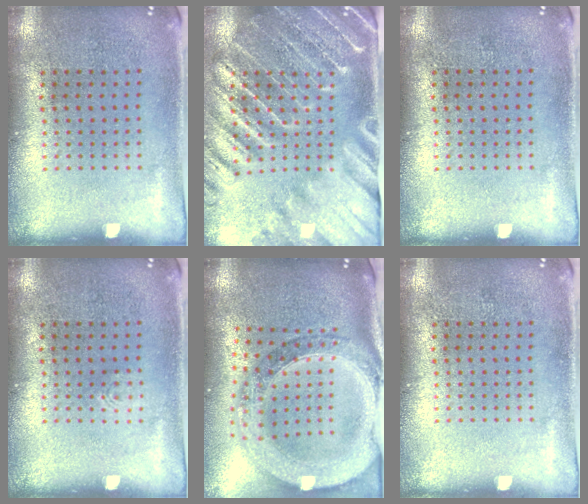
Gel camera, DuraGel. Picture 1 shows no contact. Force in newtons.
{"total": 3.9, "press": 3.6, "slide": 1.7}
{"total": 0.0}
{"total": 0.5, "press": 0.5, "slide": 0.1}
{"total": 2.6, "press": 2.3, "slide": 1.2}
{"total": 0.0}